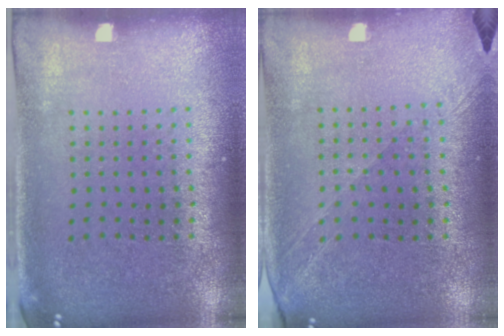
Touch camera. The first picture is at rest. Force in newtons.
{"total": 1.4, "press": 1.2, "slide": 0.8}